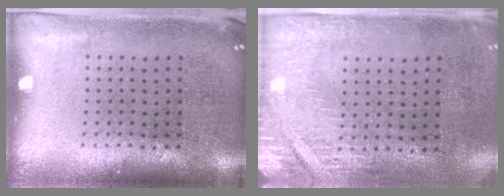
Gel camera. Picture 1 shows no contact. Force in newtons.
{"total": 2.8, "press": 2.4, "slide": 1.4}